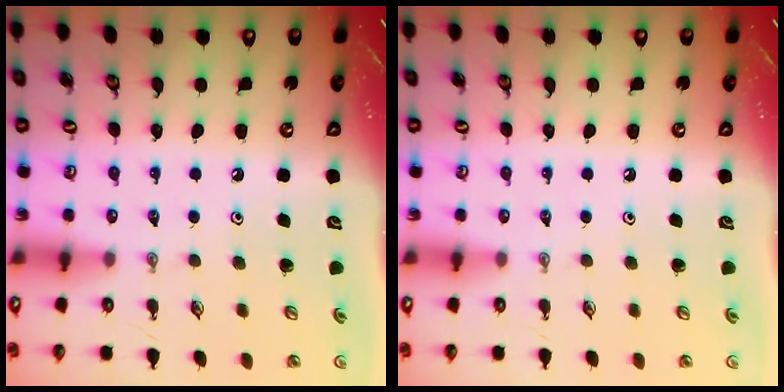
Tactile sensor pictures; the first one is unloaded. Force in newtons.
{"total": 0.0}